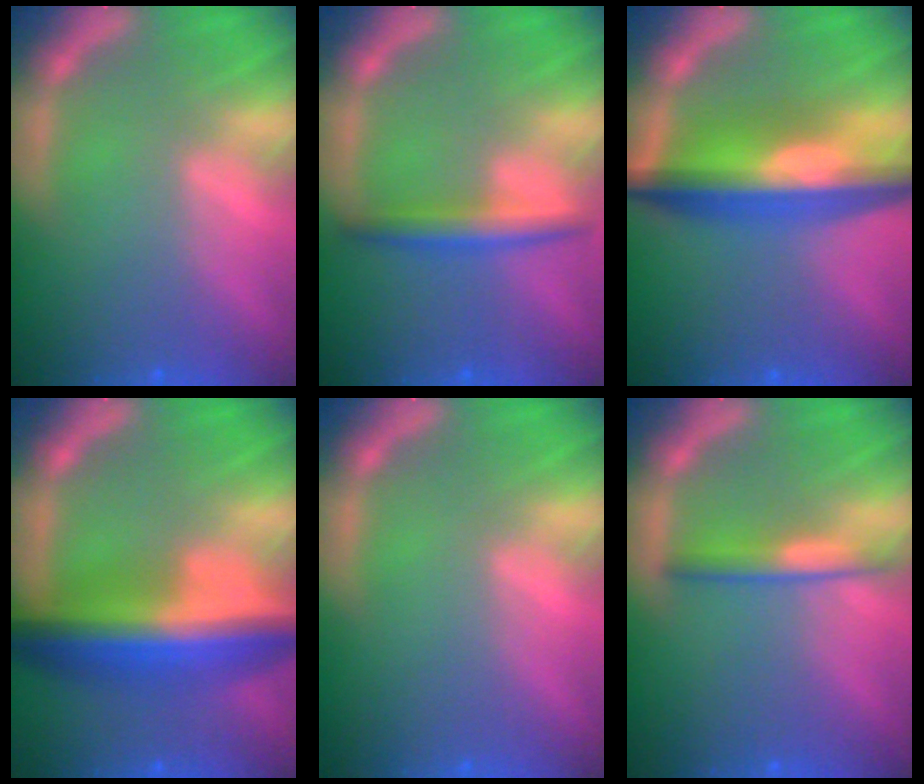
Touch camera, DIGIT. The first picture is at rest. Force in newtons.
{"total": 3.0}
{"total": 8.5}
{"total": 9.5}
{"total": 0.0}
{"total": 2.4}